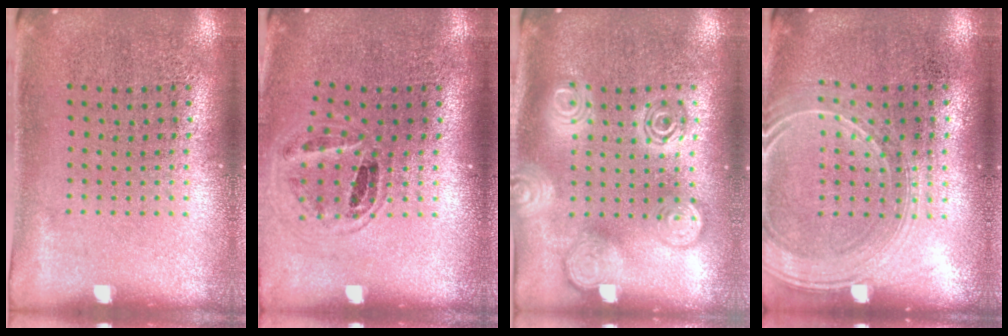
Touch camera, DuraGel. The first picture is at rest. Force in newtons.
{"total": 0.9, "press": 0.9, "slide": 0.3}
{"total": 2.0, "press": 2.0, "slide": 0.2}
{"total": 1.8, "press": 1.7, "slide": 0.6}